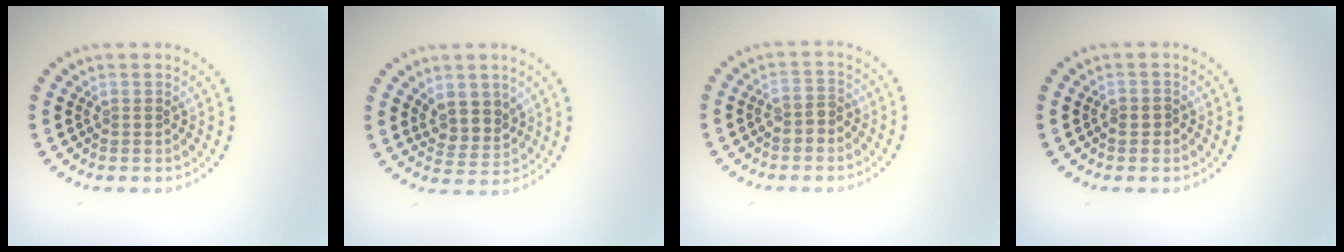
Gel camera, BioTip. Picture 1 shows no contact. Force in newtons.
{"total": 3.2, "press": 2.9, "slide": 1.4}
{"total": 1.7, "press": 1.6, "slide": 0.7}
{"total": 0.8, "press": 0.7, "slide": 0.4}